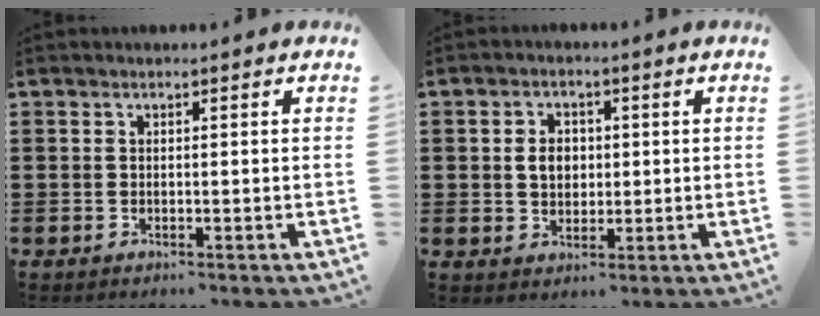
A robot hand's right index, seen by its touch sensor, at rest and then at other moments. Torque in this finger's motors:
{"motor_torque": [0.72, 0.72, 0.26, 0.03]}